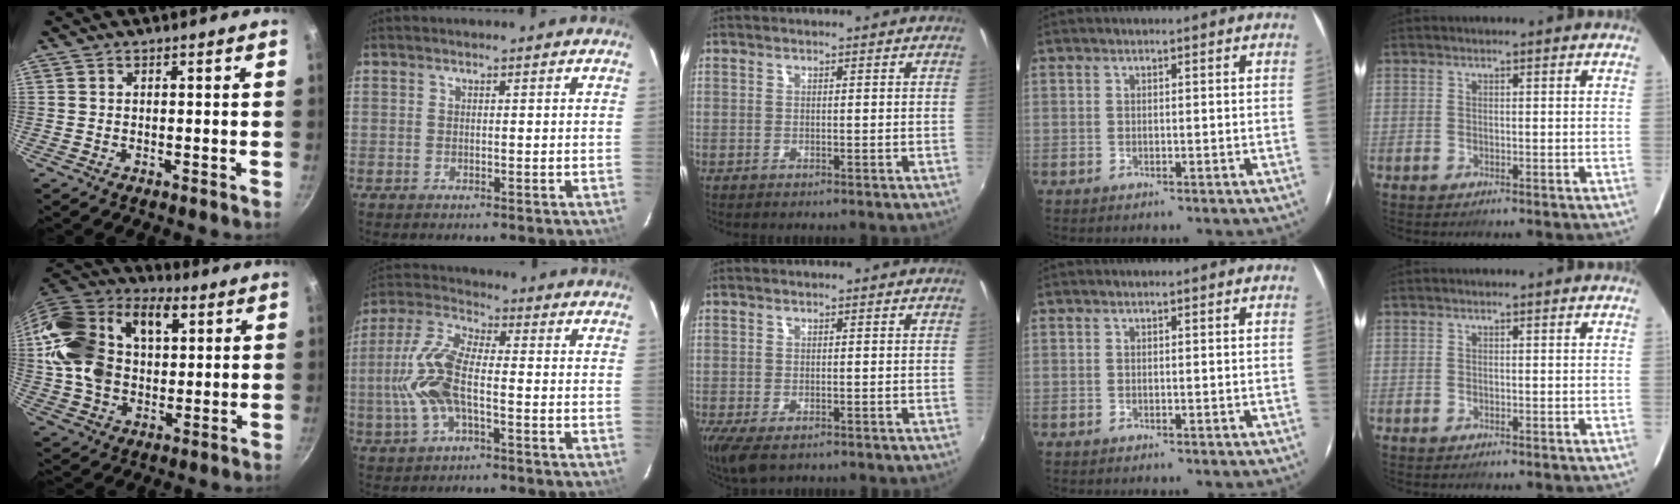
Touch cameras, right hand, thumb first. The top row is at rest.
{"thumb": {"total": 23.9, "force": [5.7, 15.9, 16.9], "torque": [-0.308, 0.024, 0.090]}, "index": {"total": 12.0, "force": [-2.1, 4.7, 10.8], "torque": [-0.241, 0.008, -0.045]}, "middle": {"total": 5.9, "force": [-3.4, 2.5, 4.1], "torque": [-0.084, -0.029, -0.052]}}